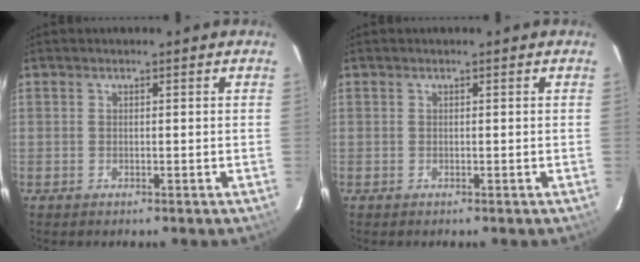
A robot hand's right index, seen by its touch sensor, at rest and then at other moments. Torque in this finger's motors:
{"motor_torque": [0.00, 0.00, 0.00, 0.00]}